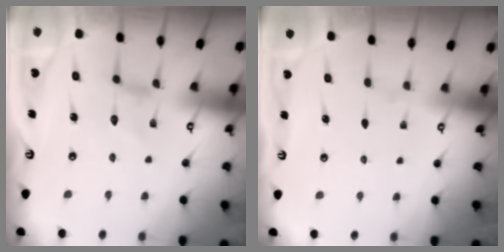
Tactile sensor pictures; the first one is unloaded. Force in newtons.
{"total": 0.0}